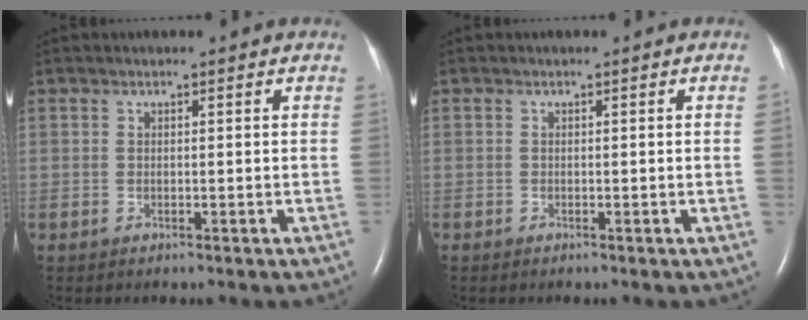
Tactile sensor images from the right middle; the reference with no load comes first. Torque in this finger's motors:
{"motor_torque": [0.36, -0.35, -1.06, -0.21]}